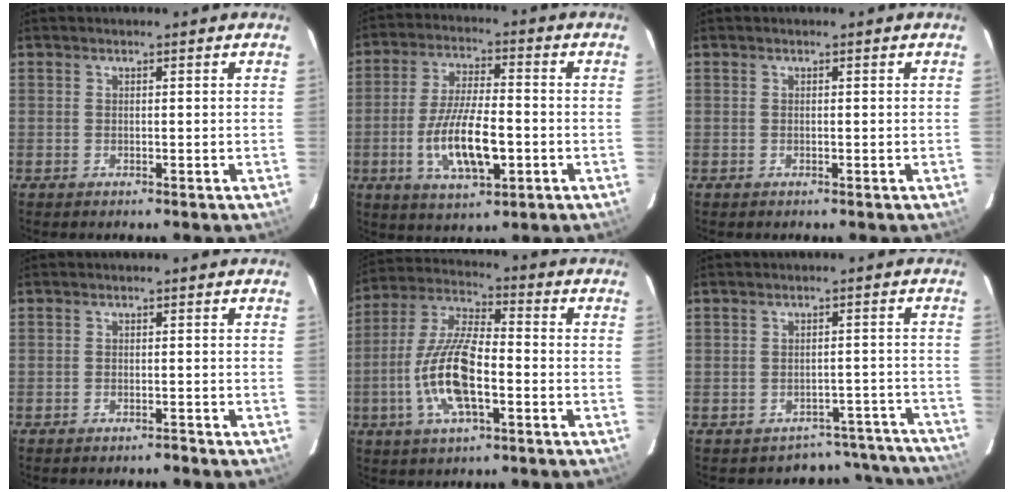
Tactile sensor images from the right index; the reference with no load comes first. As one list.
[{"total": 12.5, "force": [-3.4, 4.2, 11.2], "torque": [-0.224, -0.009, -0.057]}, {"total": 0.0}, {"total": 1.1, "force": [-1.1, 0.2, 0.1], "torque": [-0.006, 0.003, -0.015]}, {"total": 13.9, "force": [-4.1, 4.8, 12.3], "torque": [-0.261, -0.002, -0.081]}, {"total": 11.3, "force": [-10.1, 5.0, -0.4], "torque": [0.032, 0.061, -0.103]}]